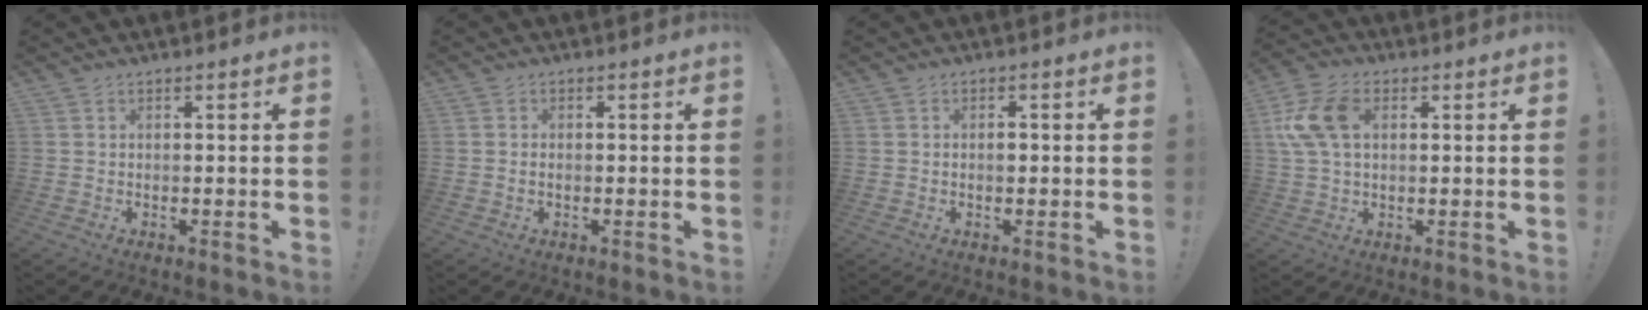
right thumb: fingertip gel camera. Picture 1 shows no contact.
{"total": 0.8, "force": [-0.3, 0.4, 0.7], "torque": [-0.013, 0.000, -0.006]}
{"total": 1.1, "force": [-0.2, 0.6, 0.9], "torque": [-0.011, 0.001, -0.005]}
{"total": 13.1, "force": [2.7, 8.2, 9.8], "torque": [-0.199, 0.005, 0.054]}